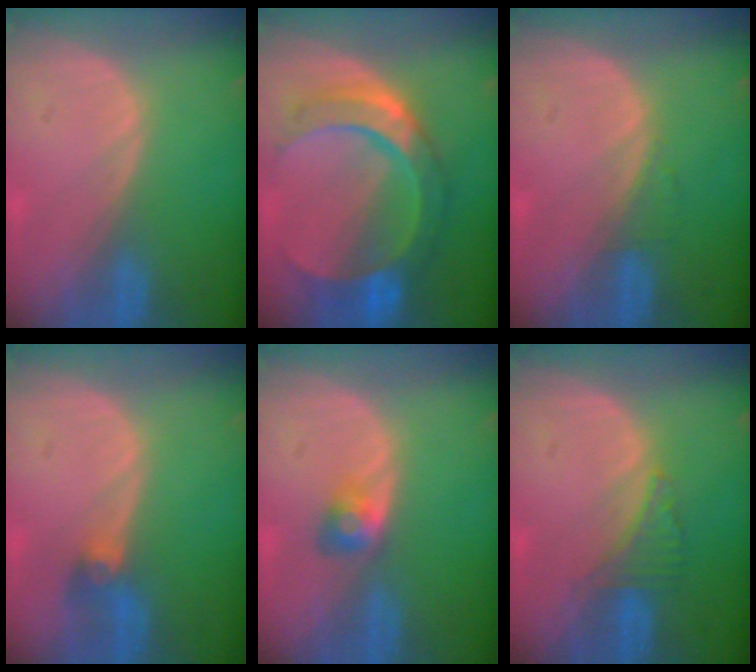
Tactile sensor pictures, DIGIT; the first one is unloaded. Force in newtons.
{"total": 9.8, "press": 9.8, "slide": 0.9}
{"total": 0.7, "press": 0.7, "slide": 0.1}
{"total": 3.0, "press": 2.6, "slide": 1.4}
{"total": 2.7, "press": 2.5, "slide": 1.1}
{"total": 3.0, "press": 3.0, "slide": 0.2}